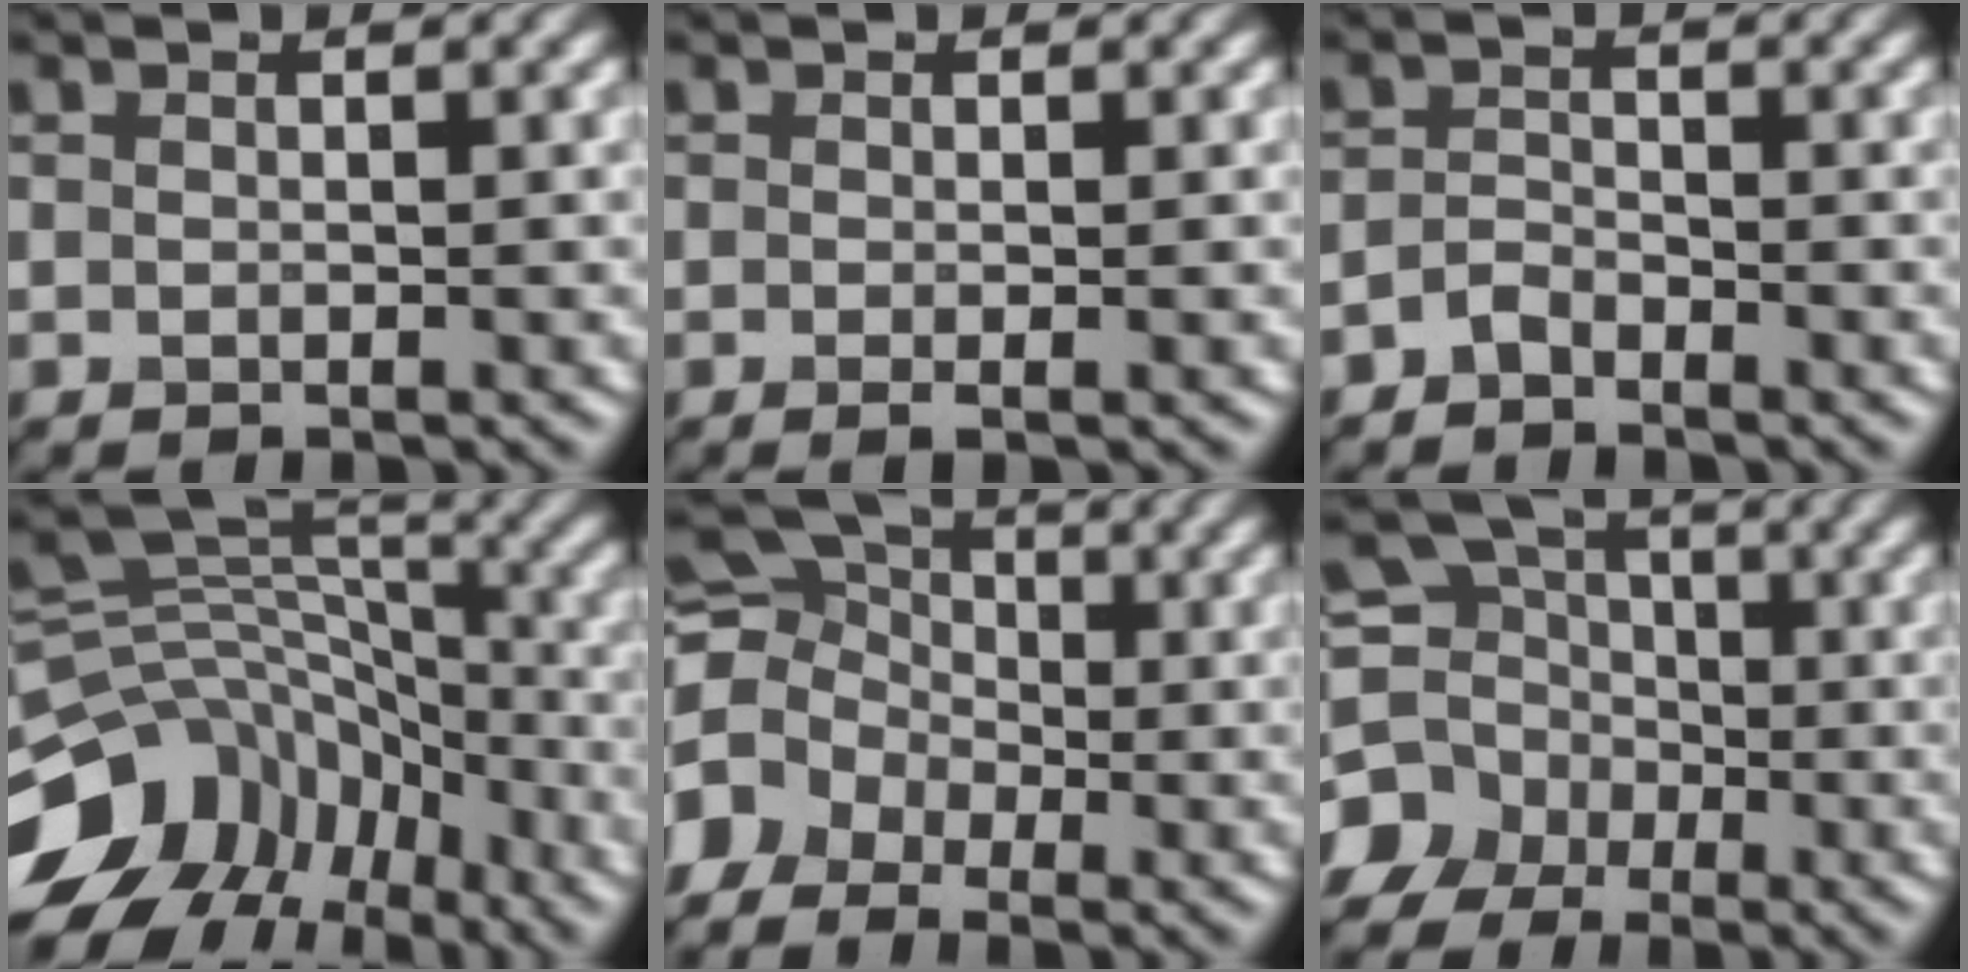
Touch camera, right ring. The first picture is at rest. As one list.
[{"total": 1.0, "force": [-0.2, 0.2, 0.9], "torque": [-0.015, -0.007, -0.004]}, {"total": 1.6, "force": [-1.4, 0.7, 0.5], "torque": [-0.009, 0.007, -0.030]}, {"total": 12.9, "force": [-6.8, 9.3, 5.8], "torque": [-0.122, 0.029, -0.096]}, {"total": 7.8, "force": [-2.2, 6.5, 3.5], "torque": [-0.079, 0.018, -0.065]}, {"total": 7.2, "force": [-2.9, 6.1, 2.3], "torque": [-0.044, -0.010, -0.063]}]